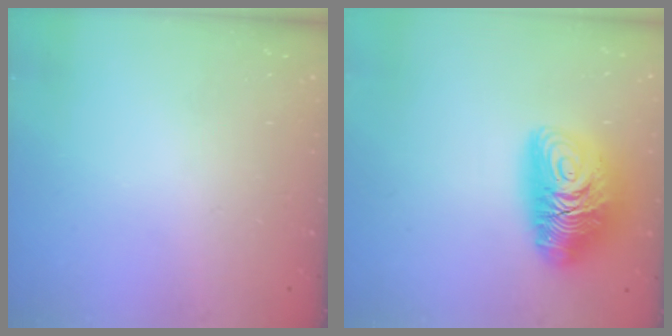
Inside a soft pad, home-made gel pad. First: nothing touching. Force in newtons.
{"total": 14.7, "press": 14.6, "slide": 1.1}